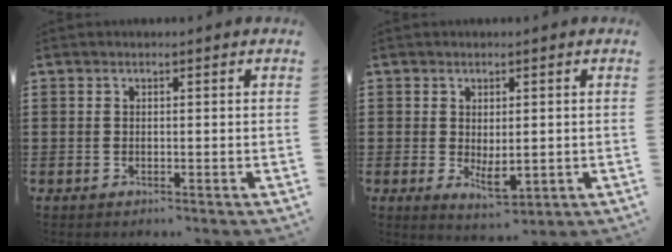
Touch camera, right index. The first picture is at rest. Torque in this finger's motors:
{"motor_torque": [0.47, -0.55, 0.00, -0.01]}